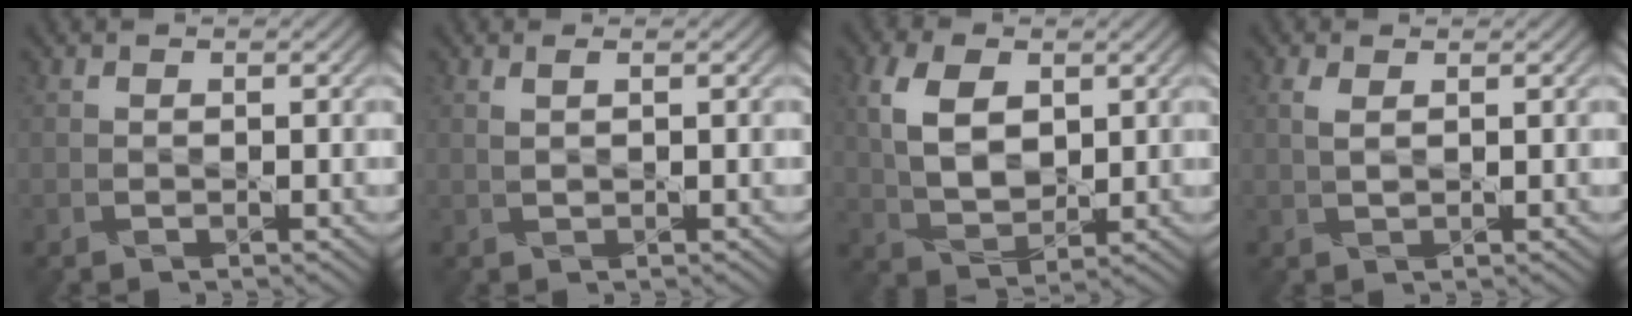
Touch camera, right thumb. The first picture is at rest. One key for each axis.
{"total": 0.9, "fx": 0.7, "fy": -0.2, "fz": 0.7, "tx": -0.017, "ty": 0.006, "tz": 0.012}
{"total": 7.0, "fx": 2.3, "fy": 4.3, "fz": 5.1, "tx": -0.115, "ty": 0.006, "tz": 0.044}
{"total": 1.4, "fx": 0.8, "fy": 0.4, "fz": 1.1, "tx": -0.031, "ty": 0.005, "tz": 0.014}